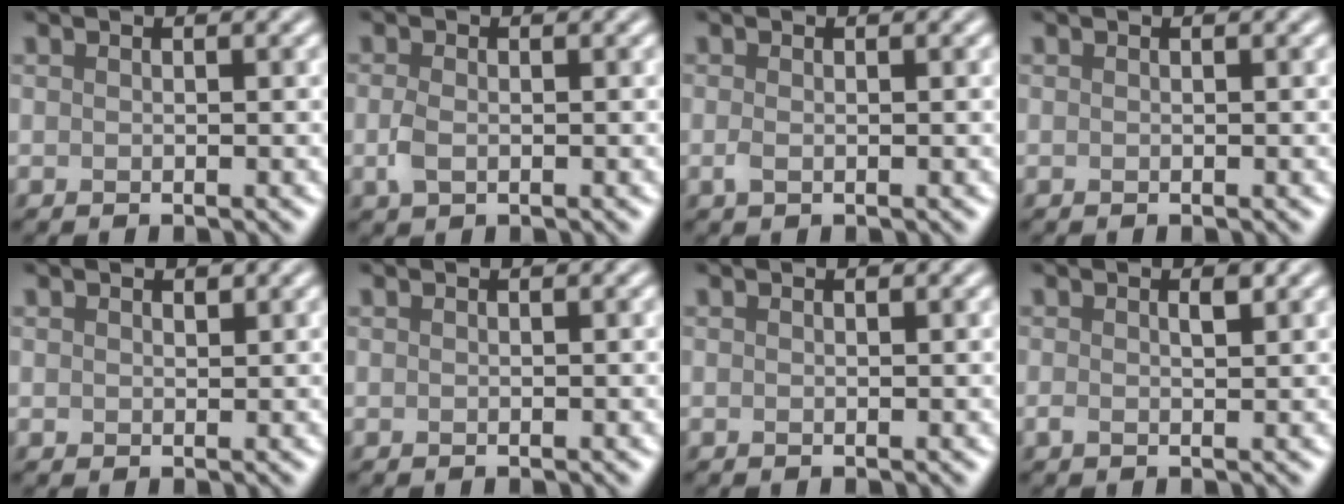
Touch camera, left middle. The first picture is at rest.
{"total": 1.3, "force": [-0.6, 0.8, 0.8], "torque": [-0.027, -0.004, -0.003]}
{"total": 0.6, "force": [-0.4, 0.1, 0.4], "torque": [-0.013, 0.001, -0.001]}
{"total": 0.0}
{"total": 0.6, "force": [0.5, 0.4, 0.1], "torque": [-0.006, -0.001, 0.018]}
{"total": 0.0}
{"total": 0.0}
{"total": 0.8, "force": [0.0, 0.1, 0.8], "torque": [-0.016, 0.001, 0.004]}